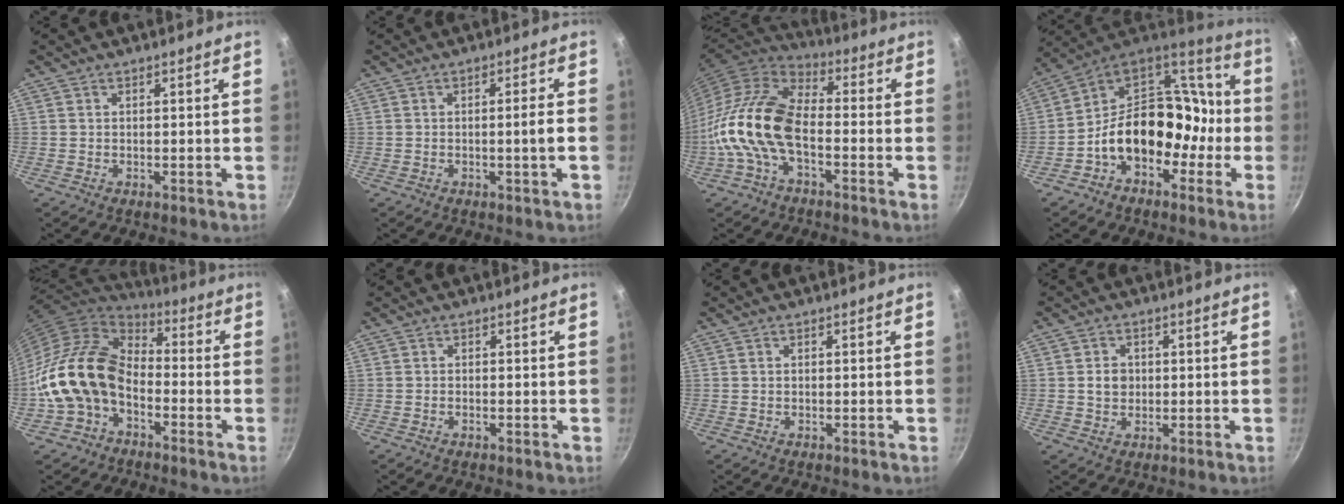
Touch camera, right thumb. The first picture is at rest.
{"total": 3.1, "force": [-0.8, -0.5, 3.0], "torque": [-0.045, 0.007, -0.011]}
{"total": 14.5, "force": [-3.9, 7.9, 11.5], "torque": [-0.216, 0.036, -0.089]}
{"total": 18.9, "force": [-4.9, 14.1, 11.7], "torque": [-0.128, 0.084, -0.088]}
{"total": 16.1, "force": [-4.8, 11.3, 10.4], "torque": [-0.167, 0.060, -0.110]}
{"total": 0.6, "force": [-0.3, 0.1, 0.4], "torque": [-0.012, 0.004, -0.009]}
{"total": 0.0}
{"total": 3.4, "force": [0.1, 2.9, 1.8], "torque": [-0.016, 0.004, -0.001]}